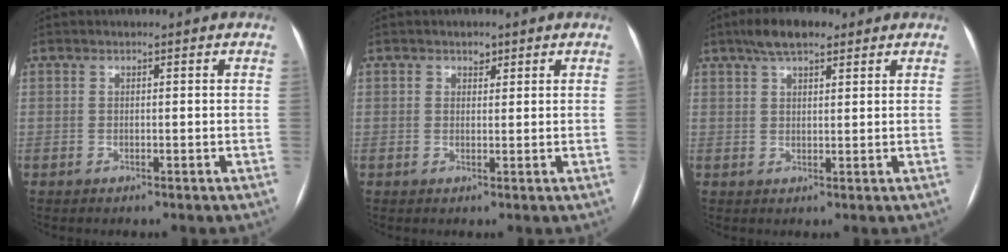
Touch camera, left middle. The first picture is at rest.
{"total": 1.4, "force": [0.9, 0.9, 0.5], "torque": [-0.005, -0.003, 0.012]}
{"total": 6.0, "force": [4.1, 2.1, 3.9], "torque": [-0.072, 0.021, 0.069]}